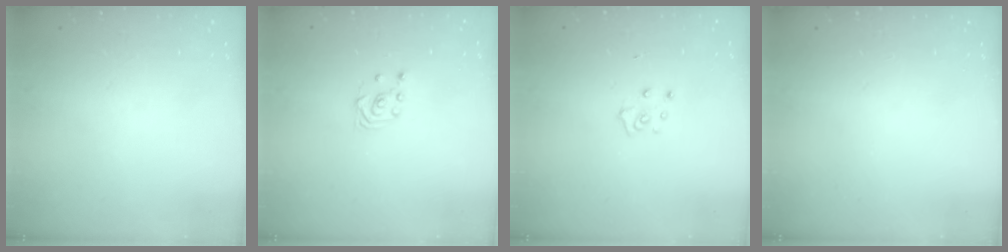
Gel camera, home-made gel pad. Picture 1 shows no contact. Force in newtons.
{"total": 2.9, "press": 2.6, "slide": 1.4}
{"total": 5.3, "press": 5.3, "slide": 0.5}
{"total": 0.0}